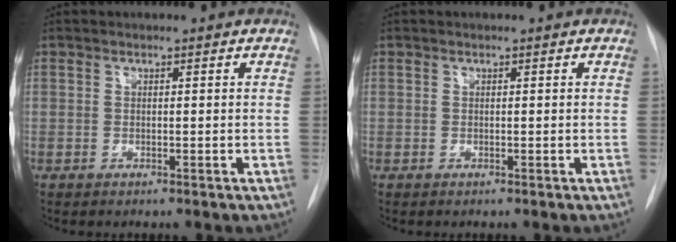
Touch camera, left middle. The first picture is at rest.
{"total": 0.0}